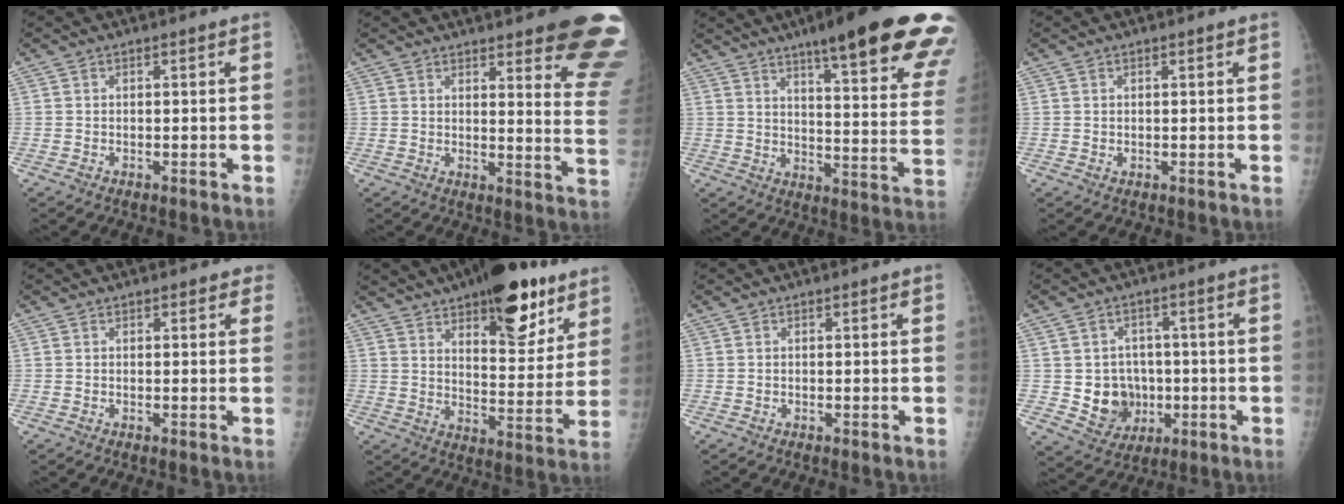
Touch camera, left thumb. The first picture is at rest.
{"total": 18.7, "force": [14.2, 3.7, 11.6], "torque": [-0.116, -0.097, 0.153]}
{"total": 27.3, "force": [18.3, 4.4, 19.8], "torque": [-0.218, -0.073, 0.237]}
{"total": 0.5, "force": [0.3, 0.4, 0.1], "torque": [0.004, -0.001, 0.003]}
{"total": 1.8, "force": [1.4, 1.1, 0.4], "torque": [0.021, -0.002, 0.007]}
{"total": 20.1, "force": [12.3, 7.9, 13.9], "torque": [-0.155, -0.057, 0.183]}
{"total": 0.0}
{"total": 9.0, "force": [-0.9, 8.0, 3.9], "torque": [-0.021, 0.004, 0.000]}